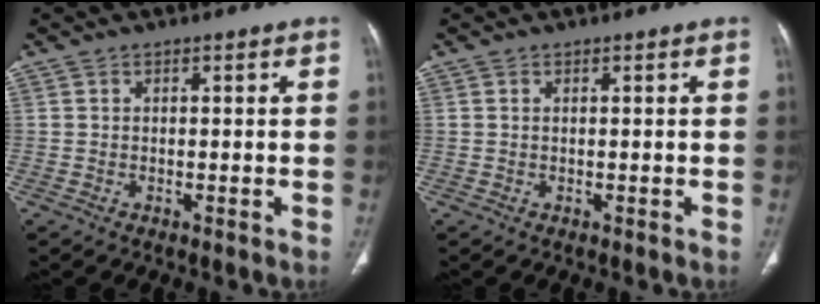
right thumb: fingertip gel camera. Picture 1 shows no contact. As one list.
[{"total": 0.0}]